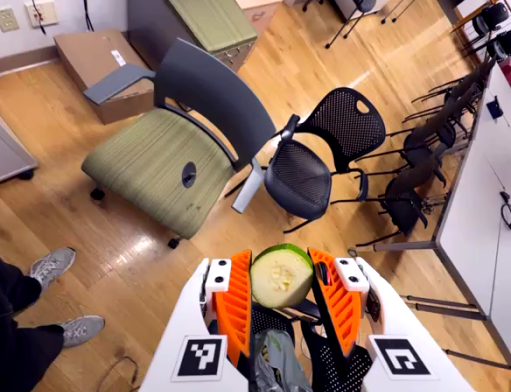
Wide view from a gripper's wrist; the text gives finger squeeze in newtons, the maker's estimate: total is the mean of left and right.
{"total": 9.5, "left": 9.8, "right": 9.2}